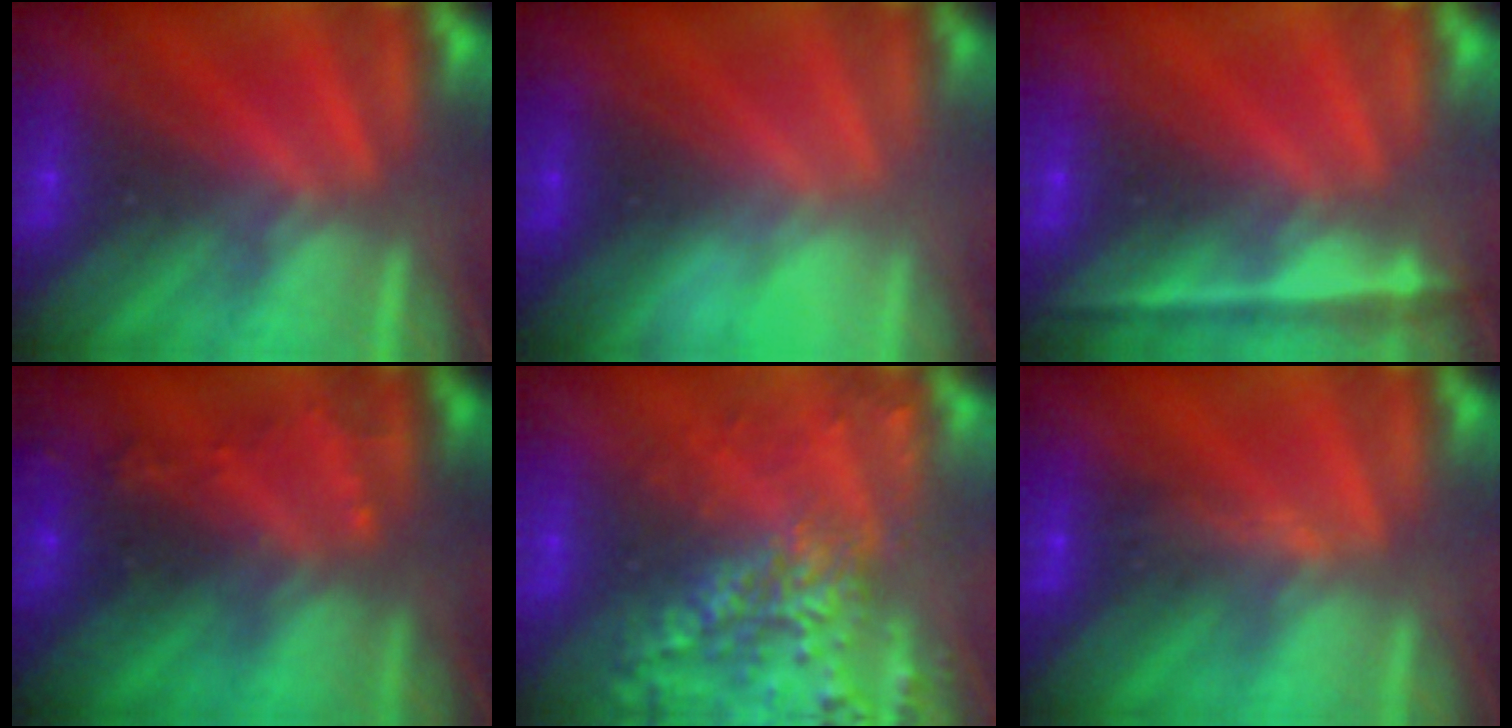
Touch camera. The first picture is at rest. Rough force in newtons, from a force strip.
{"total": 2.7}
{"total": 1.8}
{"total": 7.0}
{"total": 6.5}
{"total": 2.9}